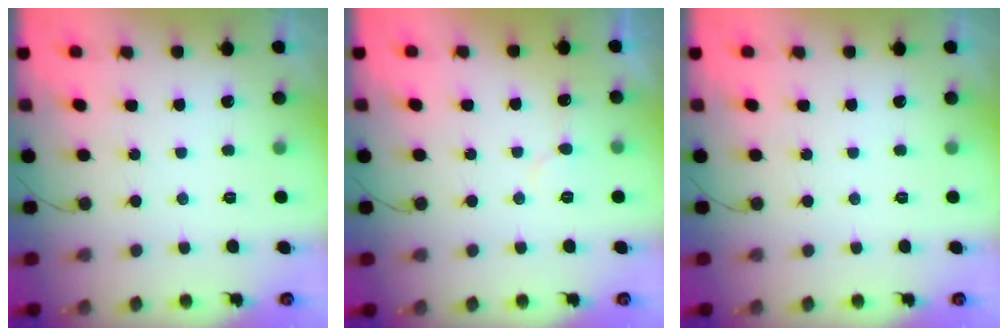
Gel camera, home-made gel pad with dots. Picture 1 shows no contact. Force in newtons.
{"total": 5.0, "press": 5.0, "slide": 0.3}
{"total": 0.0}